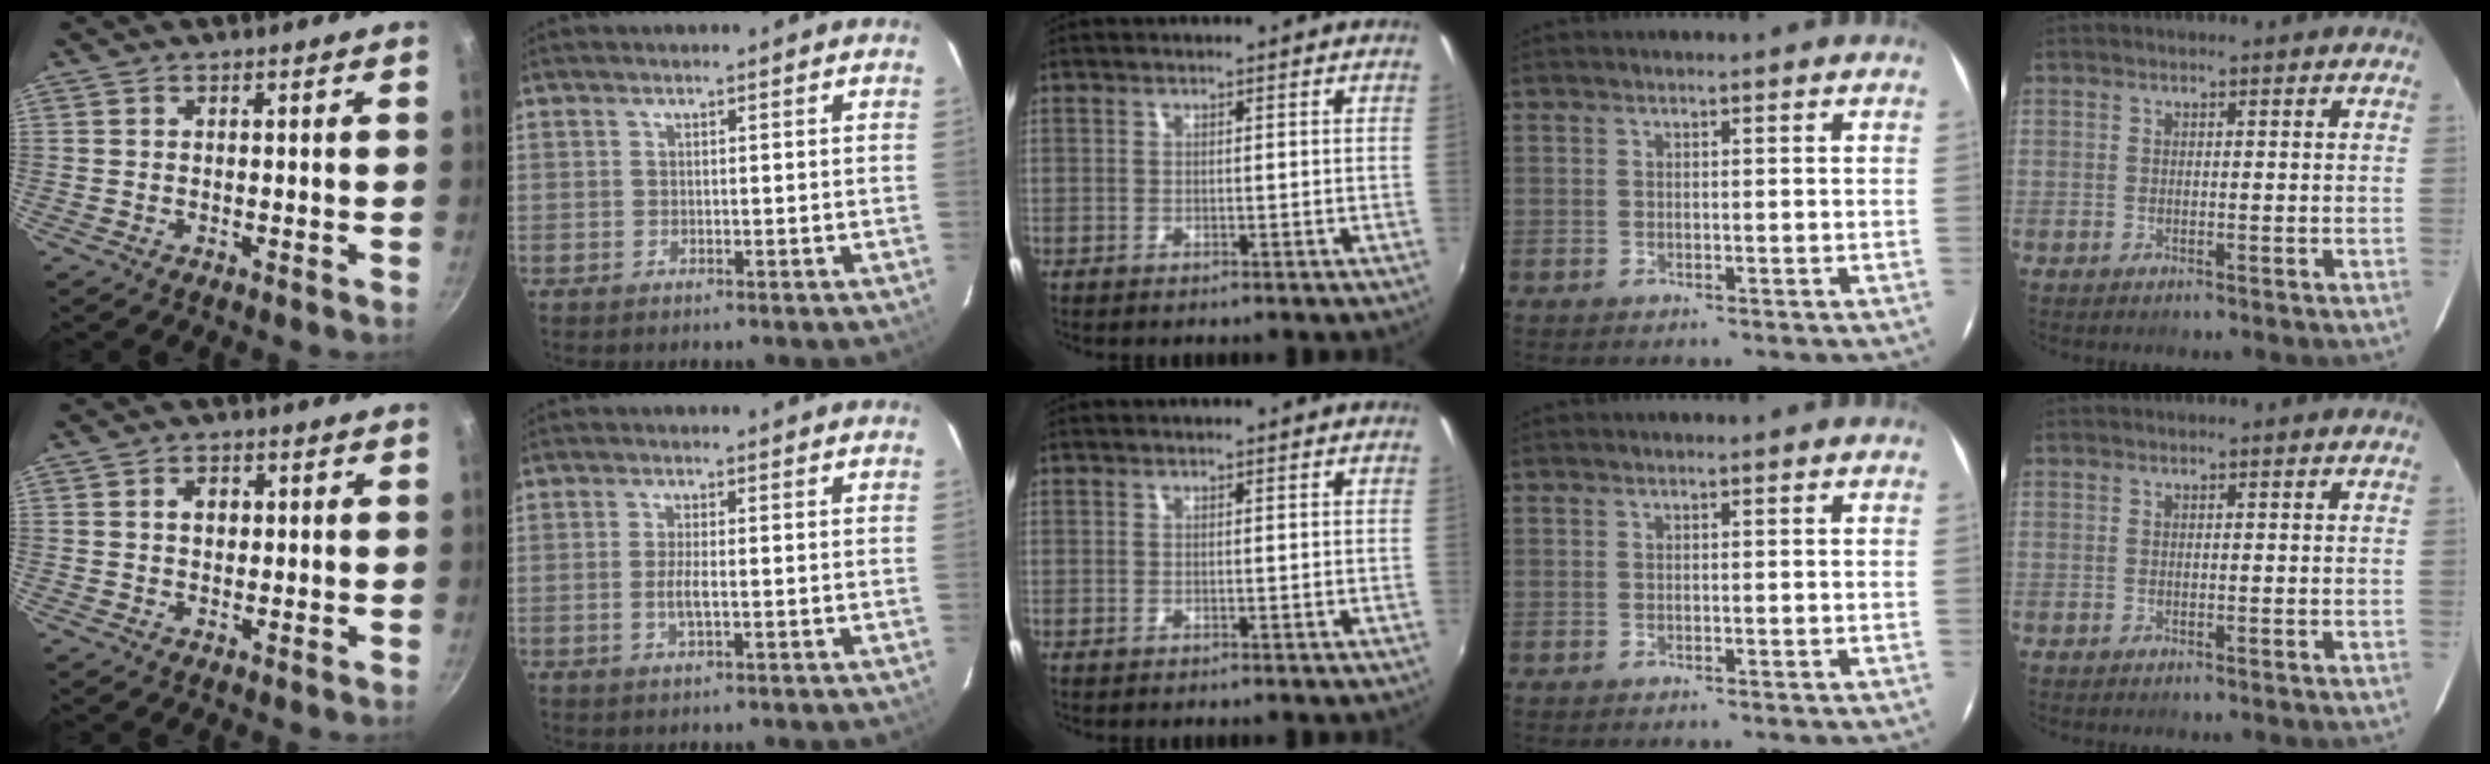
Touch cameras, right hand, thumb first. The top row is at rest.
{"thumb": {"total": 3.0, "force": [0.5, 2.3, 1.8], "torque": [-0.014, 0.006, 0.006]}, "index": {"total": 2.6, "force": [-0.6, 0.4, 2.5], "torque": [-0.047, -0.006, -0.011]}}